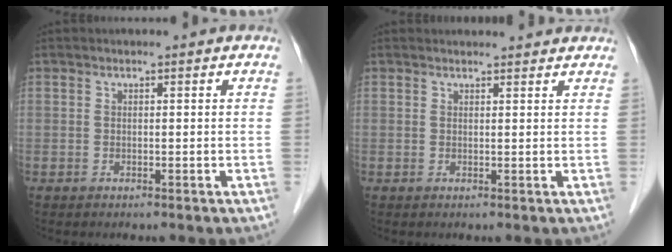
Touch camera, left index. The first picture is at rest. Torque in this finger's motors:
{"motor_torque": [0.25, -0.24, -0.13, -0.02]}